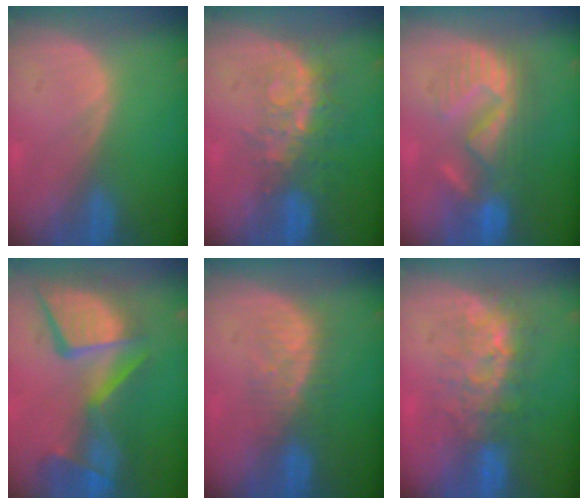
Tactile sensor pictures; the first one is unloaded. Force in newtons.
{"total": 8.5, "press": 7.0, "slide": 4.7}
{"total": 9.0, "press": 8.9, "slide": 1.5}
{"total": 13.8, "press": 11.1, "slide": 8.1}
{"total": 5.4, "press": 5.1, "slide": 1.6}
{"total": 8.0, "press": 7.6, "slide": 2.4}